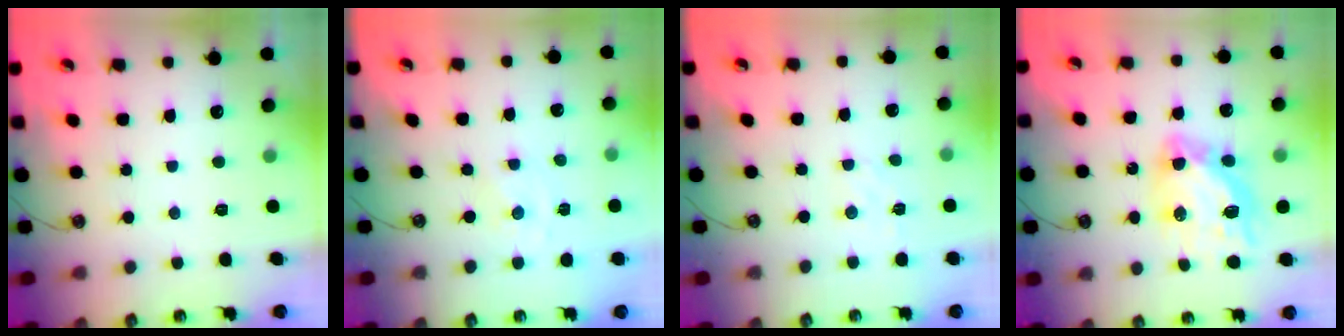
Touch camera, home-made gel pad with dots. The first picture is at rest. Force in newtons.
{"total": 0.0}
{"total": 2.9, "press": 2.9, "slide": 0.5}
{"total": 13.6, "press": 13.5, "slide": 1.7}